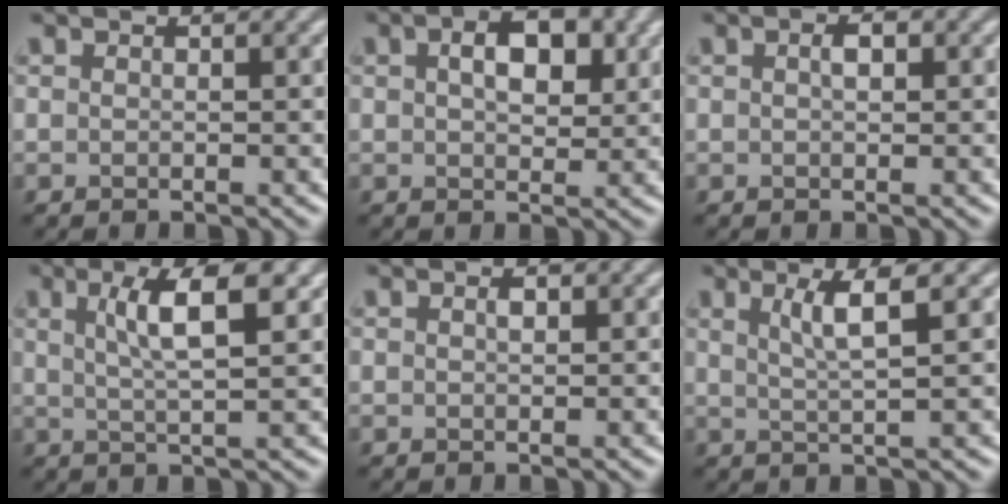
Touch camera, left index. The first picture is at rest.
{"total": 4.5, "force": [1.3, 2.5, 3.4], "torque": [-0.052, 0.006, 0.019]}
{"total": 1.3, "force": [0.3, 0.6, 1.1], "torque": [-0.018, 0.003, 0.004]}
{"total": 5.3, "force": [1.9, 1.2, 4.8], "torque": [-0.078, 0.001, 0.032]}
{"total": 0.7, "force": [0.2, 0.4, 0.6], "torque": [-0.011, 0.002, 0.003]}
{"total": 3.4, "force": [1.4, 0.6, 3.0], "torque": [-0.047, 0.000, 0.026]}